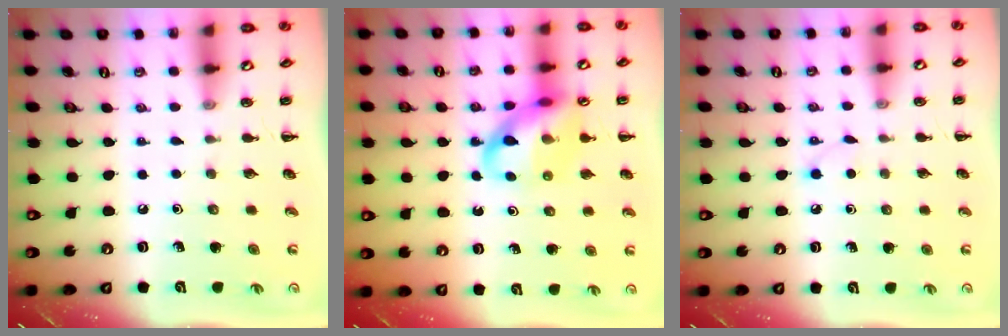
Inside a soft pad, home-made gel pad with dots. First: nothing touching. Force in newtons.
{"total": 13.5, "press": 13.3, "slide": 2.6}
{"total": 2.2, "press": 2.0, "slide": 0.8}